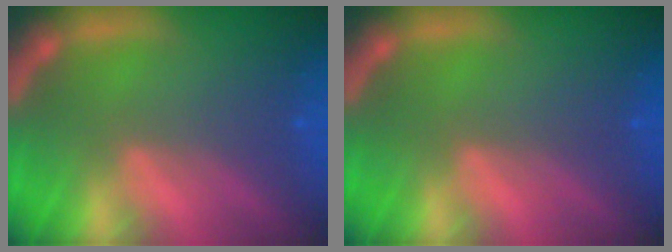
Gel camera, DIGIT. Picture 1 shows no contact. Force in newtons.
{"total": 0.0}